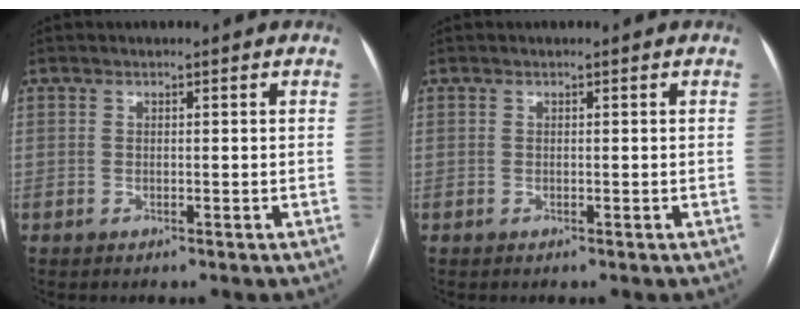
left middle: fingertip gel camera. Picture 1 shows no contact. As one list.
[{"total": 0.0}]